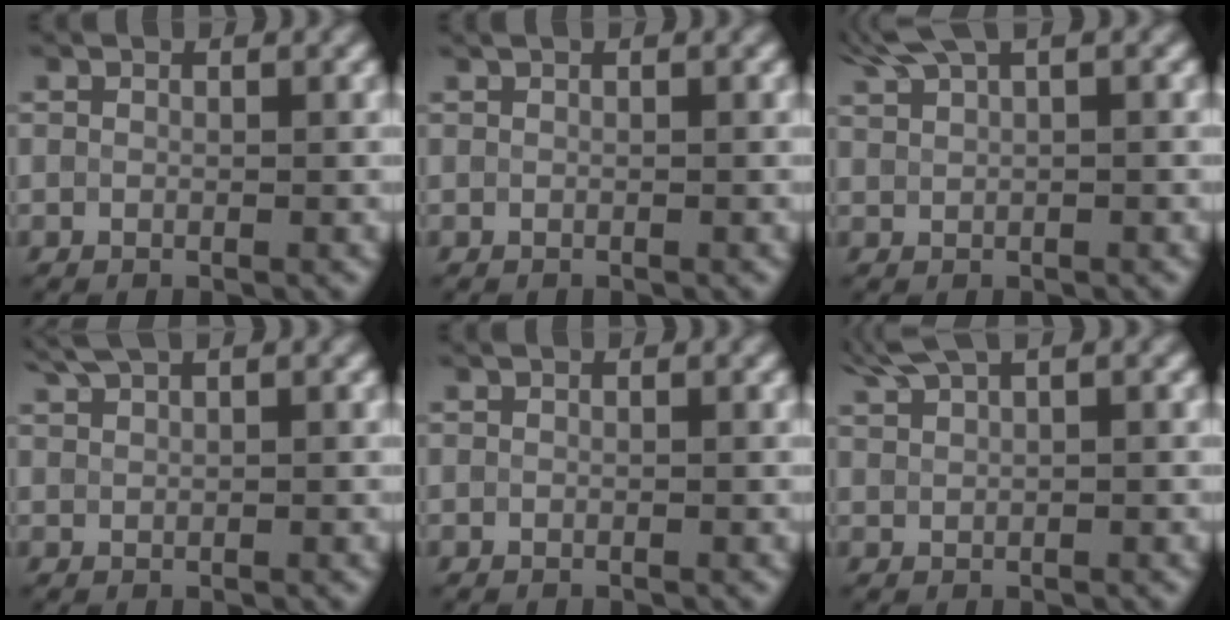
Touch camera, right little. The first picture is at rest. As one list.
[{"total": 0.0}, {"total": 3.0, "force": [2.4, 0.3, 1.7], "torque": [-0.041, 0.017, 0.050]}, {"total": 2.1, "force": [1.9, 0.1, 1.1], "torque": [-0.022, 0.014, 0.040]}, {"total": 0.0}, {"total": 3.0, "force": [2.6, 0.2, 1.5], "torque": [-0.037, 0.020, 0.055]}]